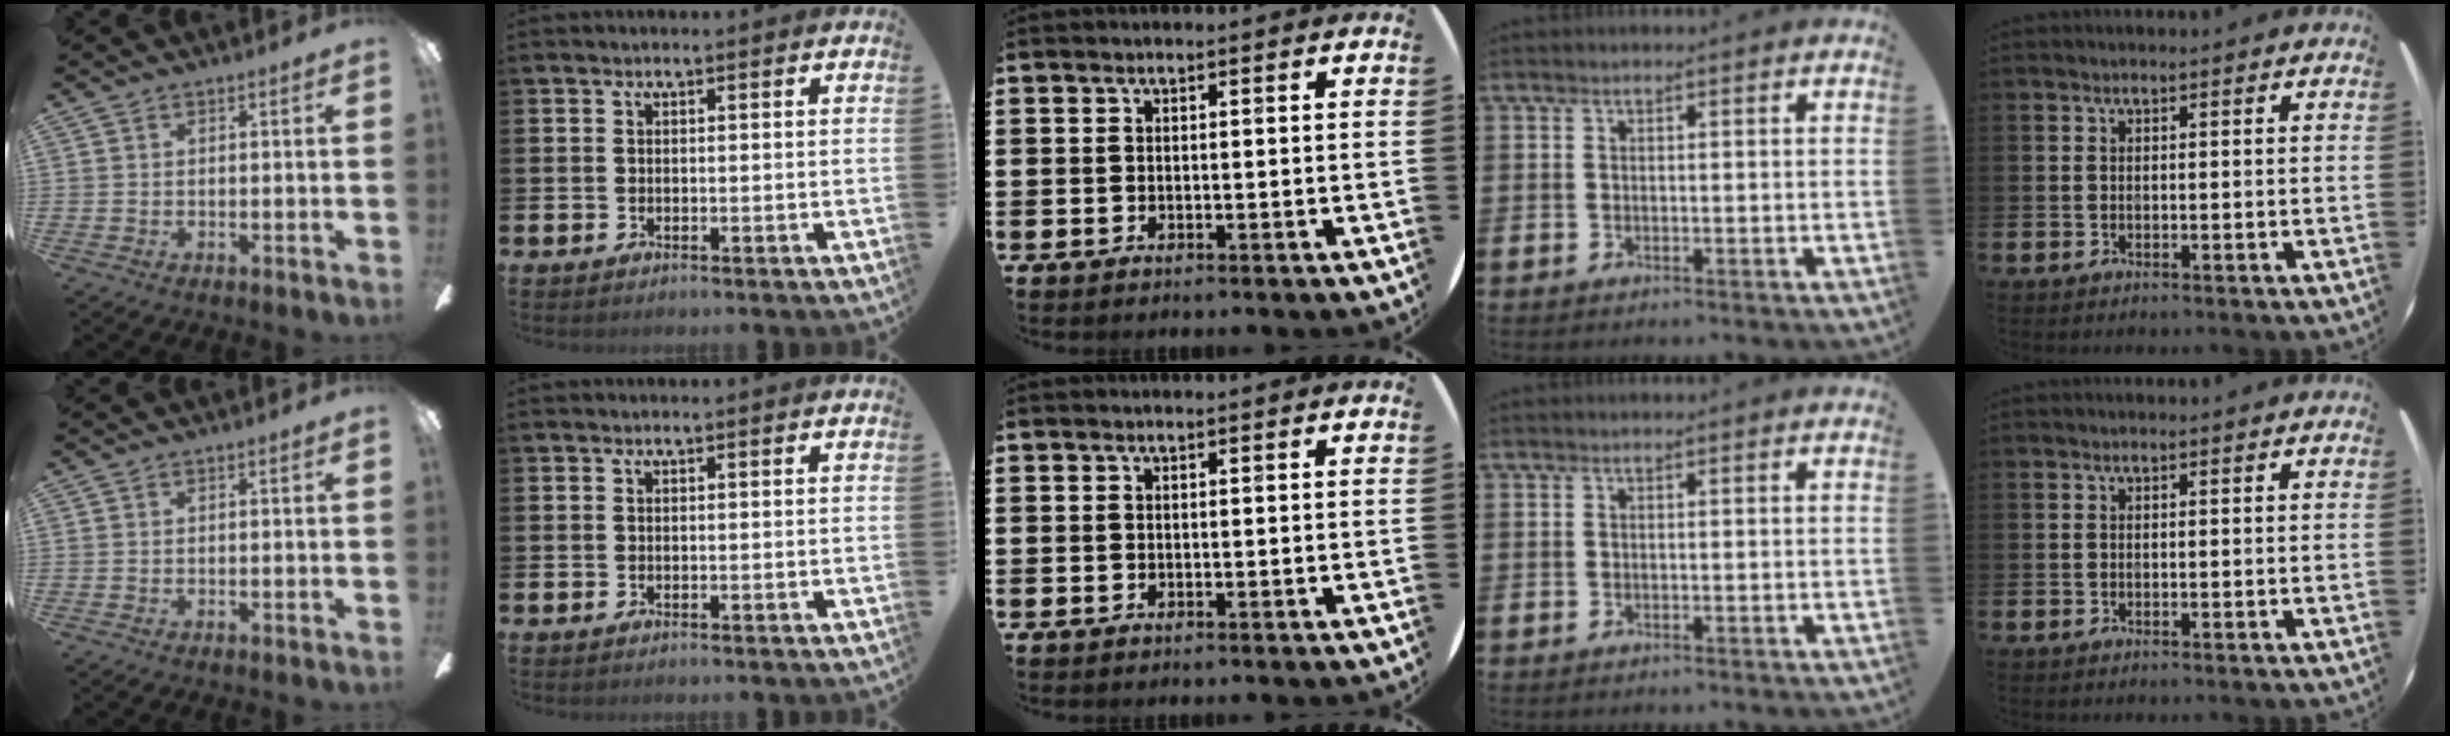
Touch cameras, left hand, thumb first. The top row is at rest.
{}